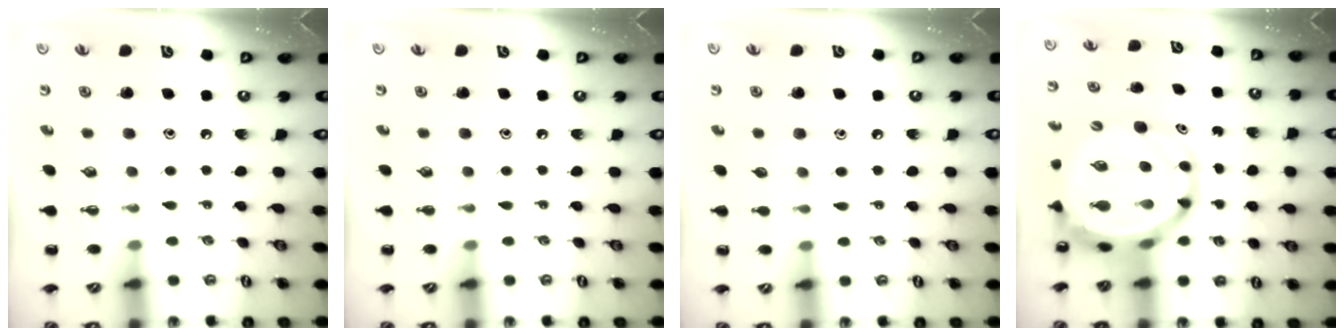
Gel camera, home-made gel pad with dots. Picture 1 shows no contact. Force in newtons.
{"total": 0.0}
{"total": 2.3, "press": 2.2, "slide": 0.9}
{"total": 10.7, "press": 10.3, "slide": 2.9}